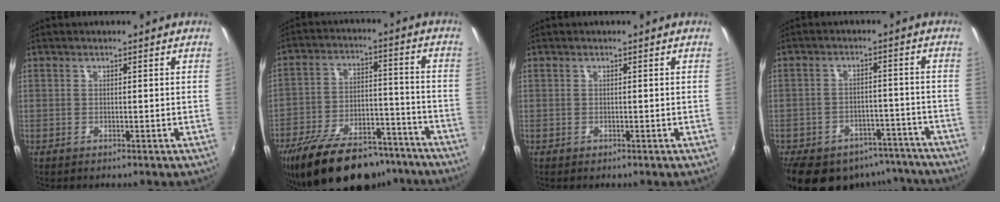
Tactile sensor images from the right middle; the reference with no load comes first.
{"total": 24.4, "force": [-18.8, 10.1, 11.8], "torque": [-0.229, 0.003, -0.272]}
{"total": 0.0}
{"total": 19.6, "force": [-14.8, 10.2, 7.7], "torque": [-0.171, 0.016, -0.179]}